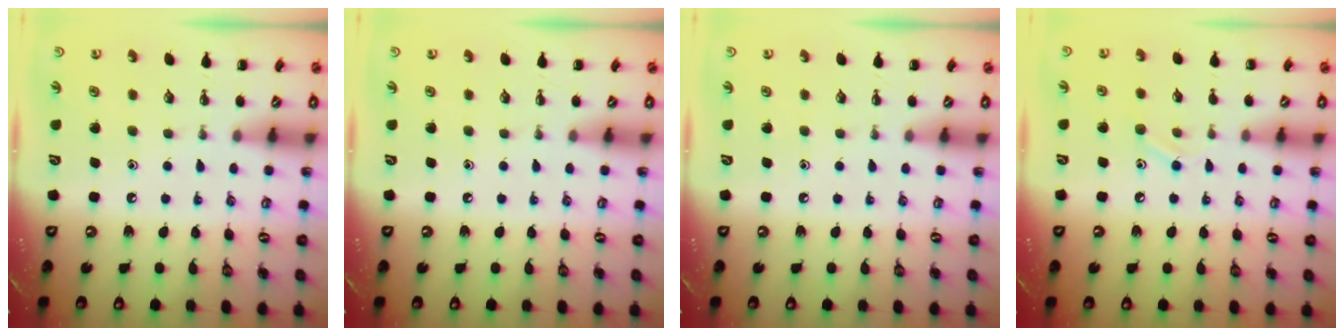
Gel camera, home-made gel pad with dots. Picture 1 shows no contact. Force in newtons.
{"total": 0.0}
{"total": 0.0}
{"total": 7.3, "press": 7.1, "slide": 1.4}